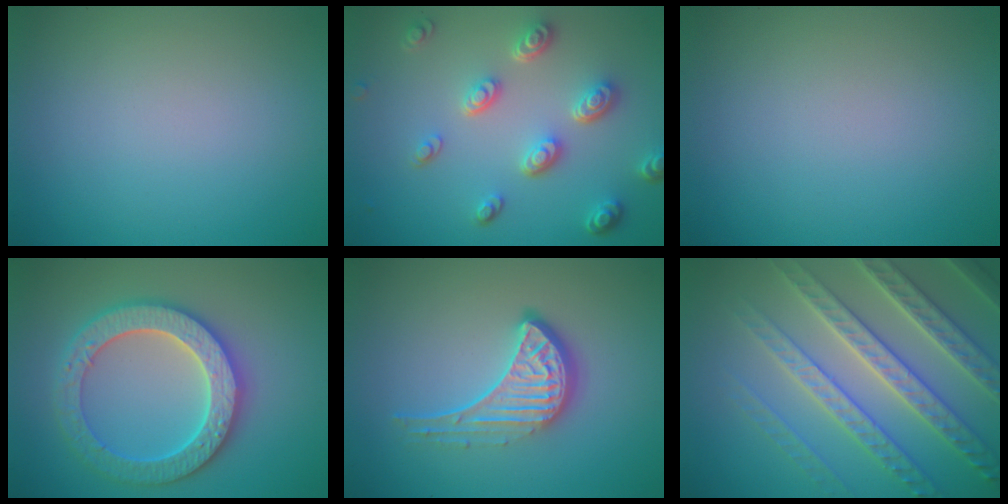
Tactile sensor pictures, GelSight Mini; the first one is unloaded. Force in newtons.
{"total": 4.8, "press": 3.6, "slide": 3.2}
{"total": 0.0}
{"total": 6.4, "press": 6.3, "slide": 1.3}
{"total": 4.6, "press": 3.3, "slide": 3.3}
{"total": 7.1, "press": 6.9, "slide": 1.8}